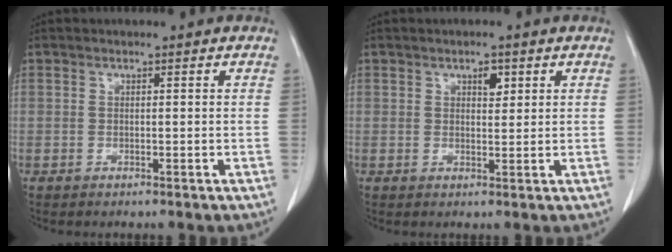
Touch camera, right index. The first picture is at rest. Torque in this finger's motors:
{"motor_torque": [0.00, 0.03, 0.00, 0.00]}